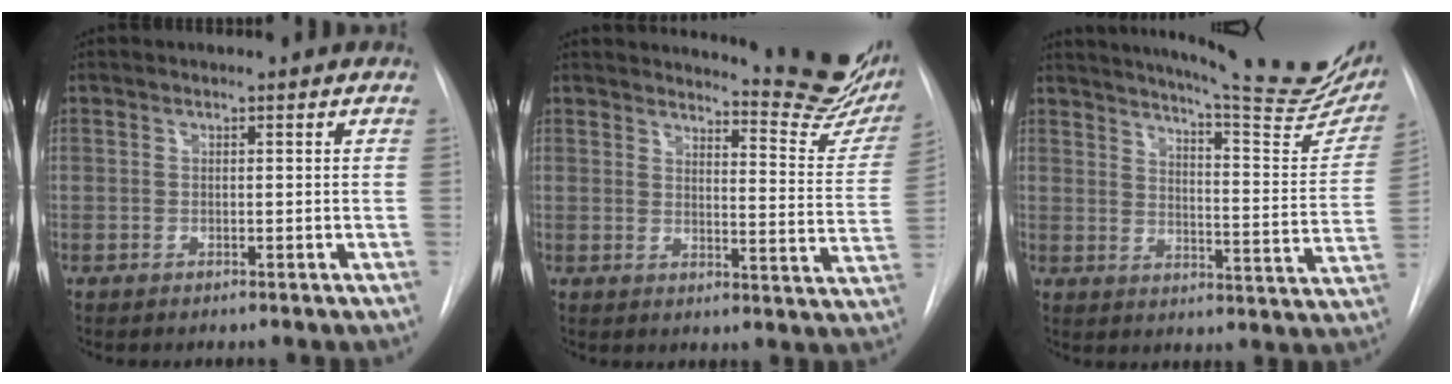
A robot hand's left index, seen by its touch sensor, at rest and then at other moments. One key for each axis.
{"total": 14.7, "fx": 13.8, "fy": 1.3, "fz": 4.9, "tx": -0.056, "ty": -0.098, "tz": 0.146}
{"total": 22.5, "fx": 19.3, "fy": 2.2, "fz": 11.3, "tx": -0.162, "ty": -0.073, "tz": 0.231}